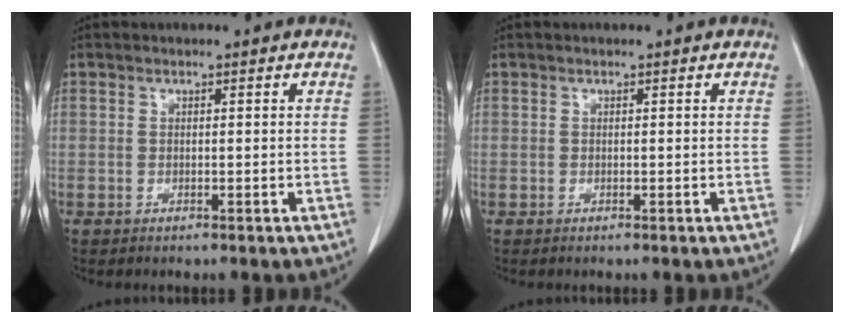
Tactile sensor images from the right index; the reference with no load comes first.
{"total": 0.0}